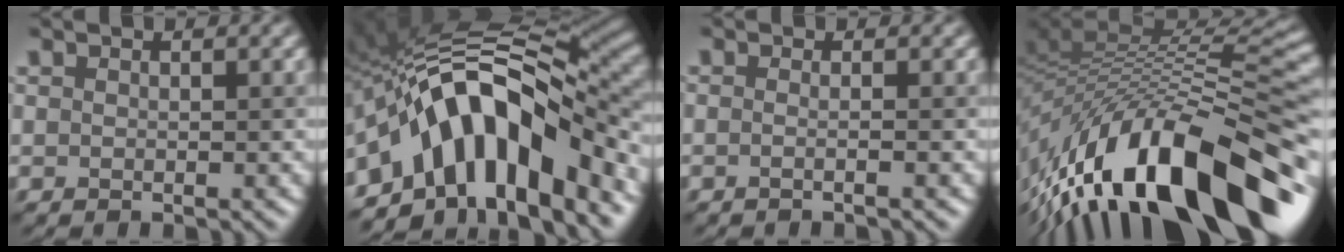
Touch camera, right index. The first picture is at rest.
{"total": 13.6, "force": [-4.4, 6.9, 10.8], "torque": [-0.156, 0.016, -0.089]}
{"total": 2.3, "force": [0.2, 1.2, 2.0], "torque": [0.001, -0.007, -0.029]}
{"total": 16.9, "force": [-7.6, 6.4, 13.7], "torque": [-0.226, 0.003, -0.125]}